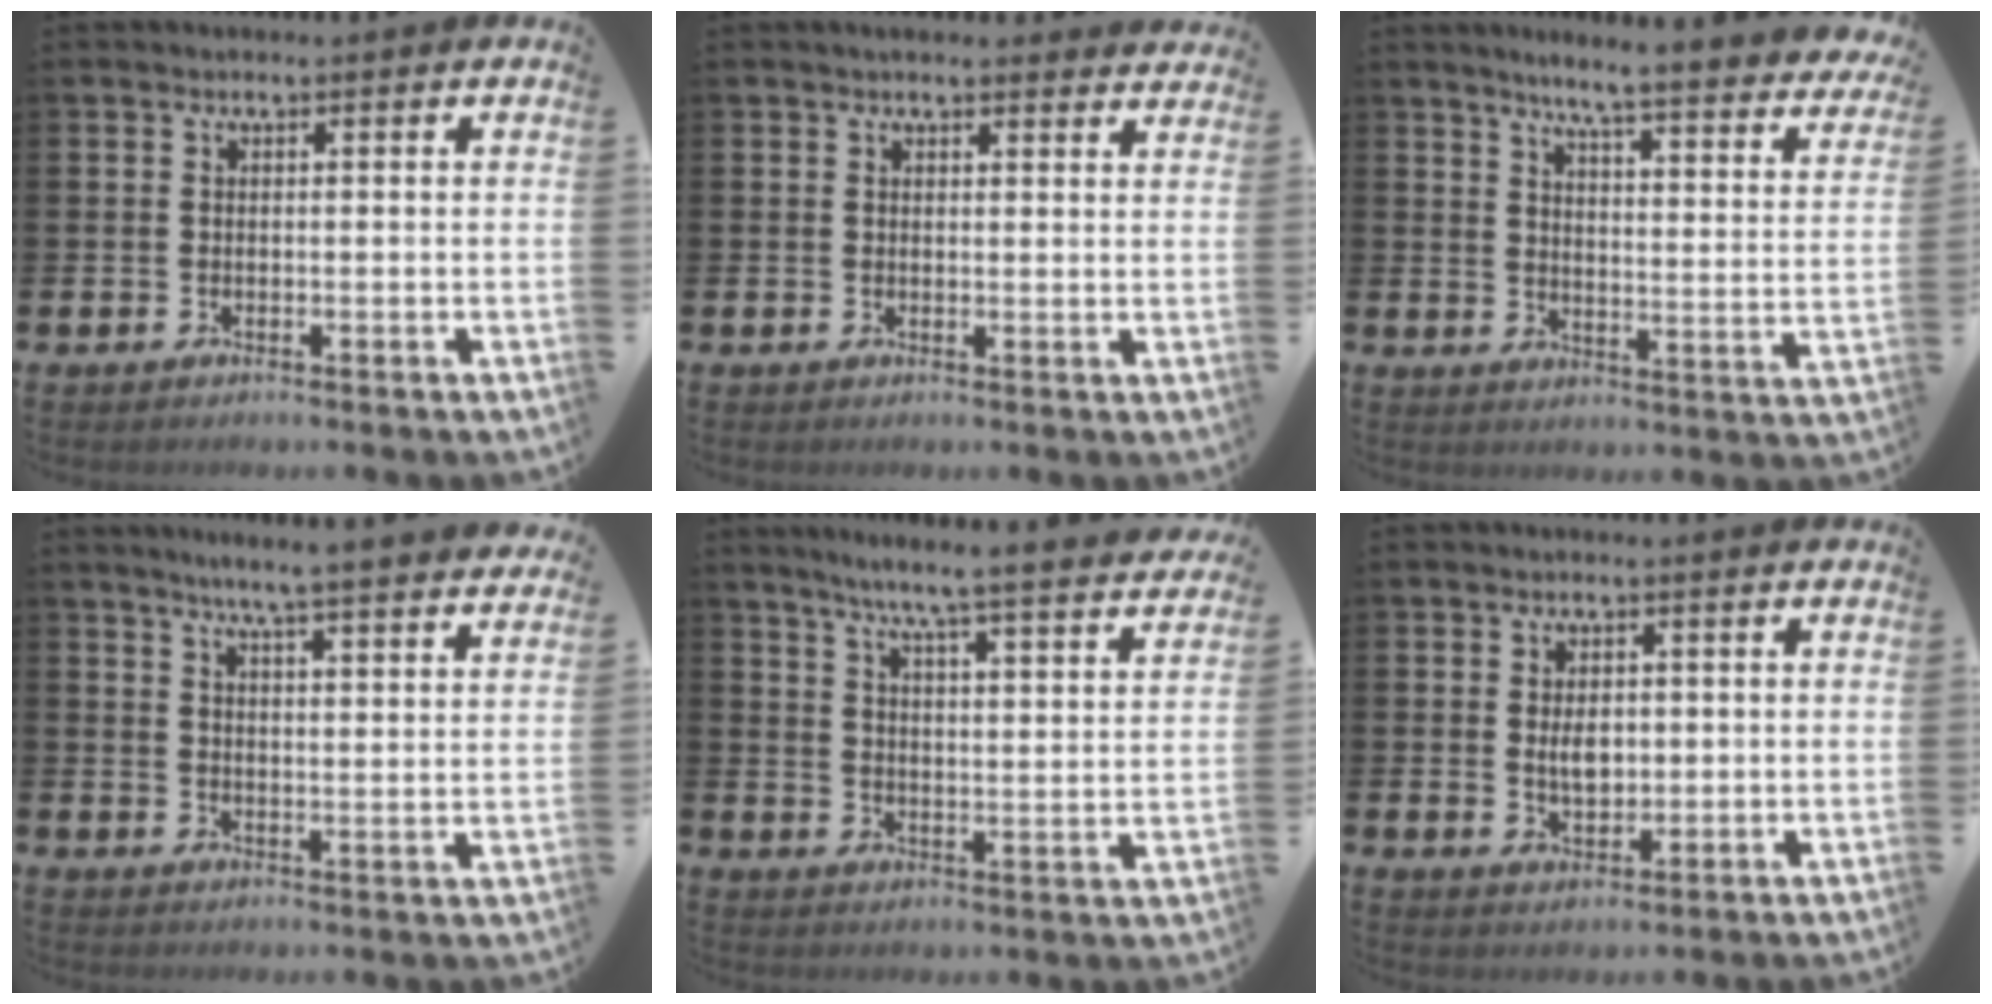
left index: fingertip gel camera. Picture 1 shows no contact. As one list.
[{"total": 2.3, "force": [2.3, 0.3, 0.2], "torque": [0.002, -0.011, 0.040]}, {"total": 5.9, "force": [5.3, 0.0, 2.8], "torque": [-0.063, -0.048, 0.080]}, {"total": 5.9, "force": [5.6, -0.5, 1.6], "torque": [-0.047, -0.033, 0.096]}, {"total": 6.5, "force": [5.9, -0.4, 2.5], "torque": [-0.068, -0.051, 0.095]}, {"total": 3.2, "force": [0.3, 2.0, 2.5], "torque": [-0.035, 0.001, 0.001]}]